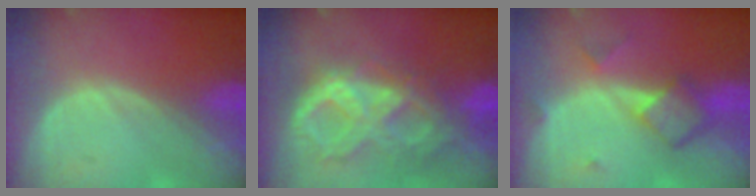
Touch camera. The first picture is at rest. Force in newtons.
{"total": 10.6, "press": 8.9, "slide": 5.7}
{"total": 5.3, "press": 5.3, "slide": 0.8}